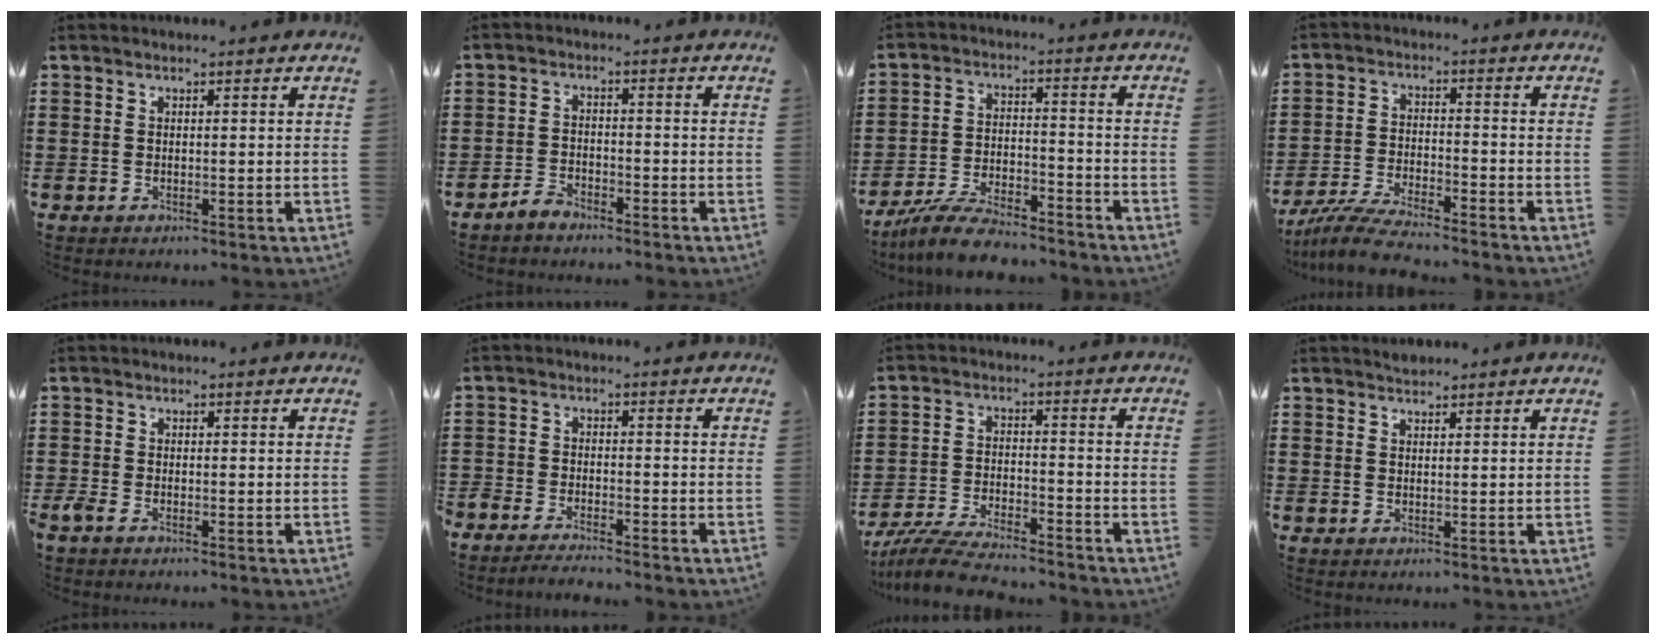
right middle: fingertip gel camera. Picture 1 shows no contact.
{"total": 2.6, "force": [-2.5, 0.7, 0.4], "torque": [-0.020, 0.004, -0.055]}
{"total": 7.9, "force": [-7.2, 1.2, 2.9], "torque": [-0.058, 0.011, -0.138]}
{"total": 6.4, "force": [-5.9, 0.4, 2.4], "torque": [-0.064, -0.009, -0.118]}
{"total": 1.3, "force": [-0.9, 0.4, 0.8], "torque": [-0.038, -0.009, -0.025]}
{"total": 3.4, "force": [-3.3, 0.3, -0.1], "torque": [-0.004, 0.002, -0.072]}
{"total": 6.9, "force": [-6.4, 0.7, 2.3], "torque": [-0.052, 0.002, -0.125]}
{"total": 1.2, "force": [1.1, 0.4, 0.0], "torque": [-0.002, 0.002, 0.022]}